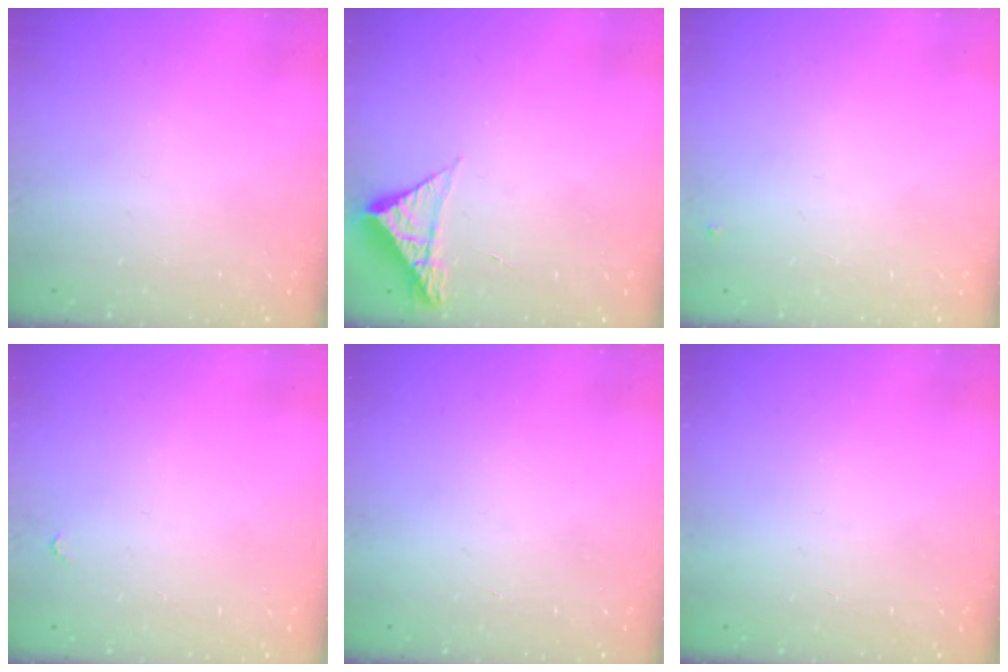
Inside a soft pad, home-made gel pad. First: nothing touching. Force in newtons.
{"total": 4.9, "press": 4.9, "slide": 0.4}
{"total": 3.8, "press": 3.7, "slide": 0.6}
{"total": 2.8, "press": 2.8, "slide": 0.4}
{"total": 1.5, "press": 1.5, "slide": 0.1}
{"total": 1.7, "press": 1.7, "slide": 0.1}